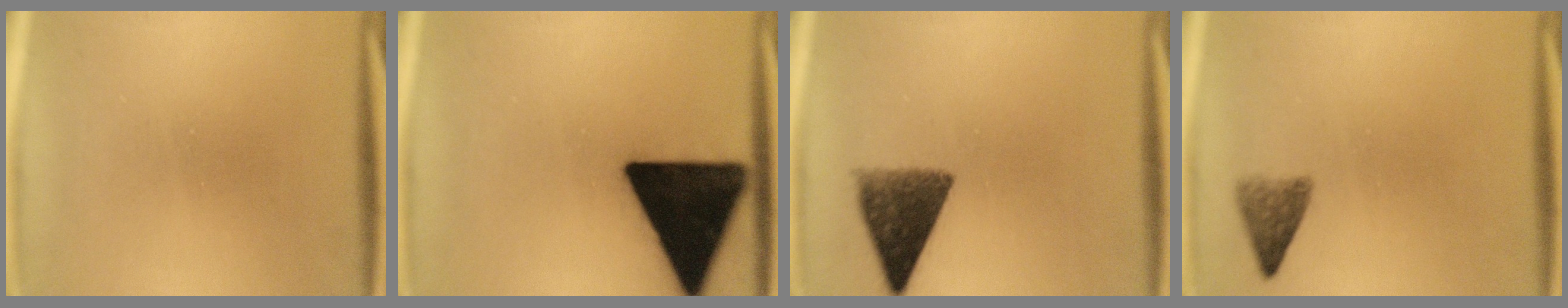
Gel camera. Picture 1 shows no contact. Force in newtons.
{"total": 22.0}
{"total": 8.7}
{"total": 3.1}